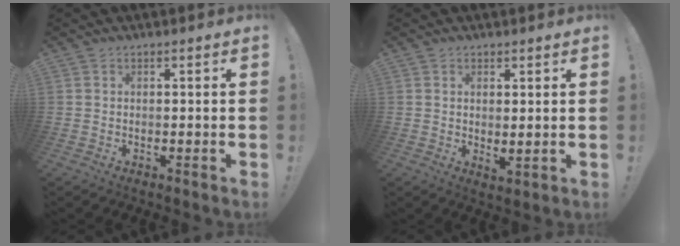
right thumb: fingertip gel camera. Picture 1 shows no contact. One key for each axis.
{"total": 2.4, "fx": 1.4, "fy": 1.1, "fz": 1.7, "tx": -0.019, "ty": -0.013, "tz": 0.024}